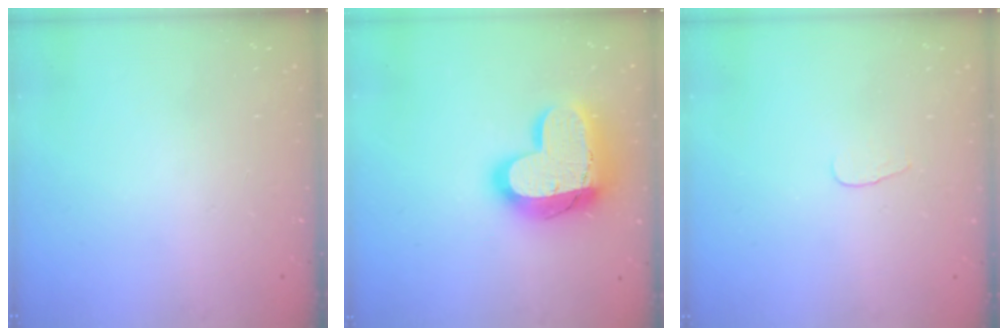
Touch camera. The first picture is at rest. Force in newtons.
{"total": 19.7, "press": 19.7, "slide": 1.4}
{"total": 2.8, "press": 2.8, "slide": 0.3}